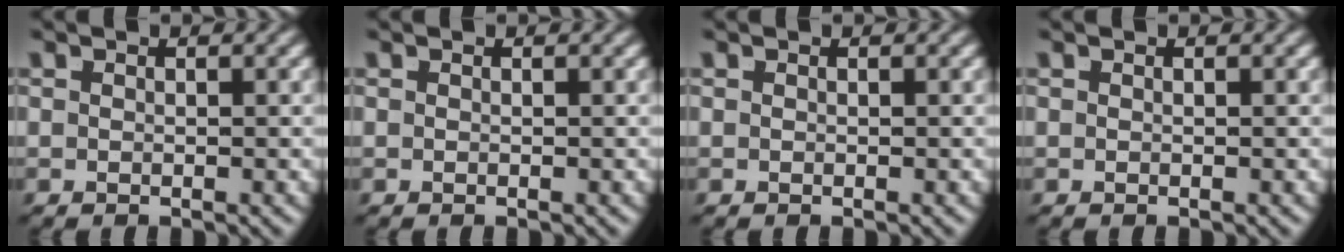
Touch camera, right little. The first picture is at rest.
{"total": 0.0}
{"total": 0.0}
{"total": 0.0}